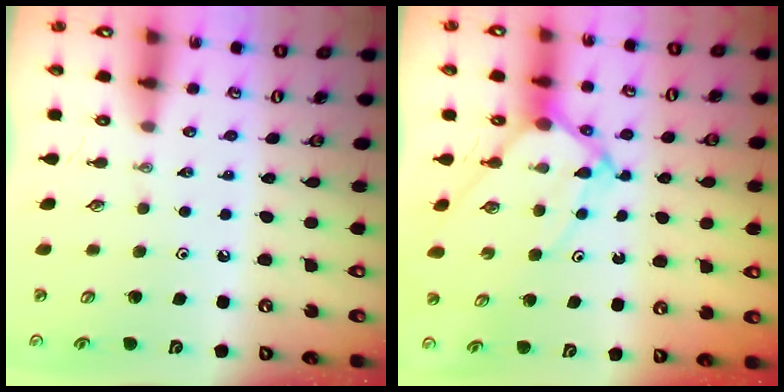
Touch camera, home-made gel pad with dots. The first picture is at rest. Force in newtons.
{"total": 8.8, "press": 8.8, "slide": 0.7}